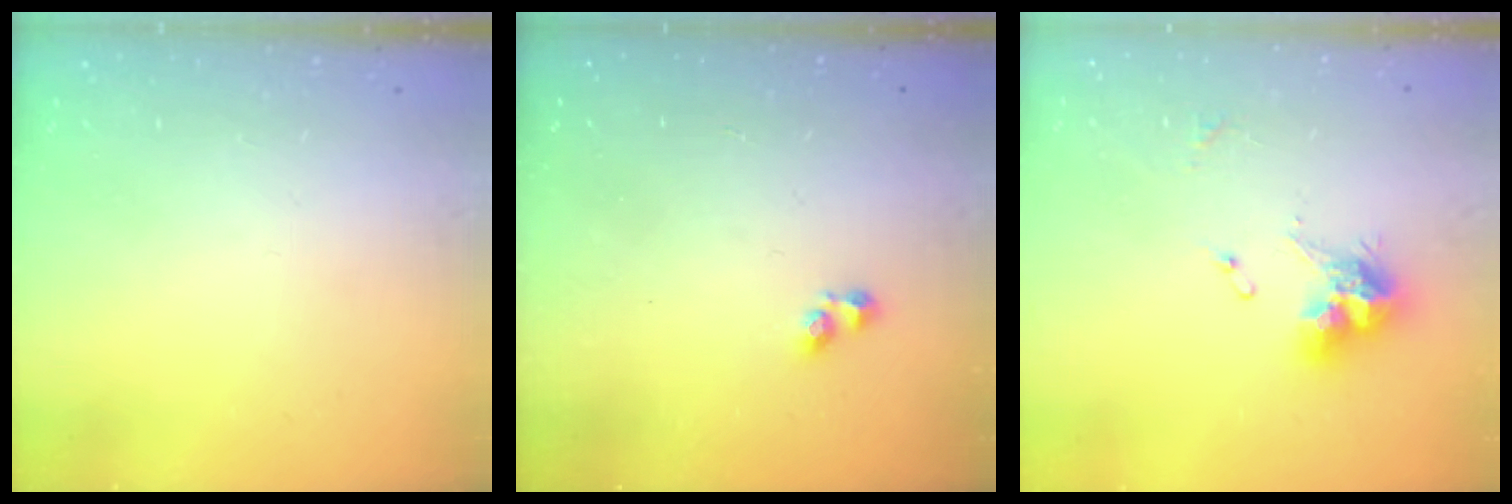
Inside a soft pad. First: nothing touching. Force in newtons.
{"total": 1.9, "press": 1.9, "slide": 0.3}
{"total": 9.9, "press": 9.8, "slide": 1.1}